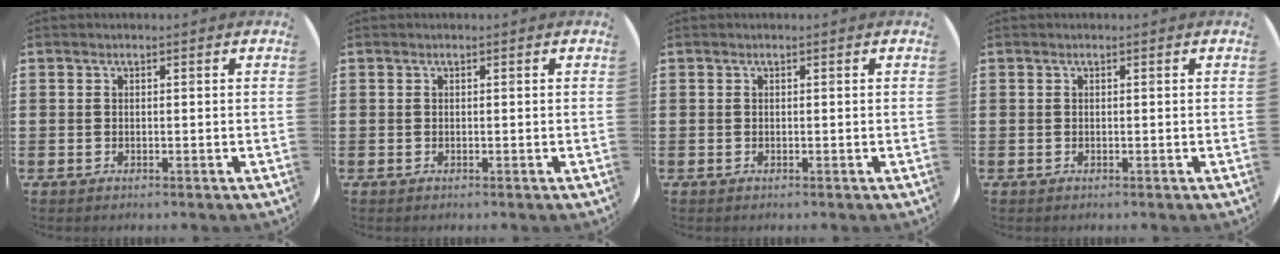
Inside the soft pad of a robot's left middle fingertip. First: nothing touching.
{"total": 0.0}
{"total": 0.0}
{"total": 0.0}